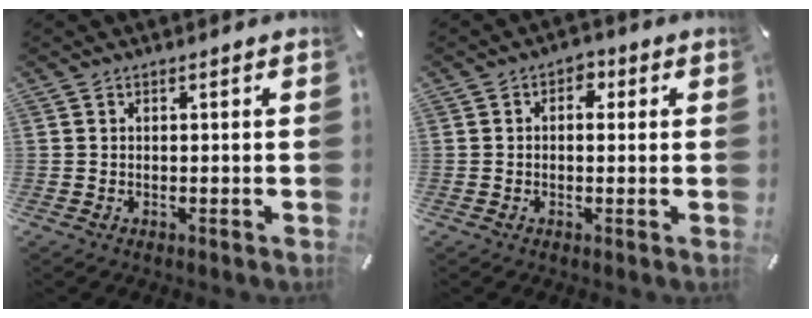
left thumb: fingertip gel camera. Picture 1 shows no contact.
{"total": 3.3, "force": [0.2, 2.4, 2.2], "torque": [-0.021, 0.002, -0.005]}